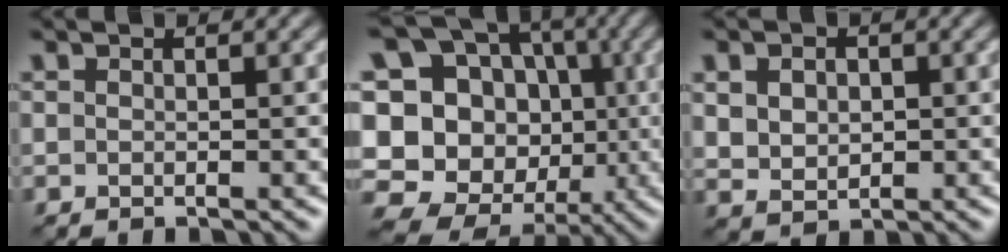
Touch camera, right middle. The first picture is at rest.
{"total": 17.8, "force": [-0.3, 16.5, 6.6], "torque": [-0.190, 0.034, -0.029]}
{"total": 3.3, "force": [0.7, 2.6, 1.9], "torque": [-0.044, 0.002, 0.018]}